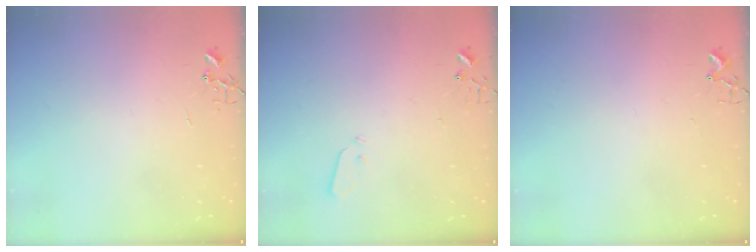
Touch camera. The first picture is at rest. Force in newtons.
{"total": 3.0, "press": 2.9, "slide": 0.3}
{"total": 1.7, "press": 1.6, "slide": 0.2}